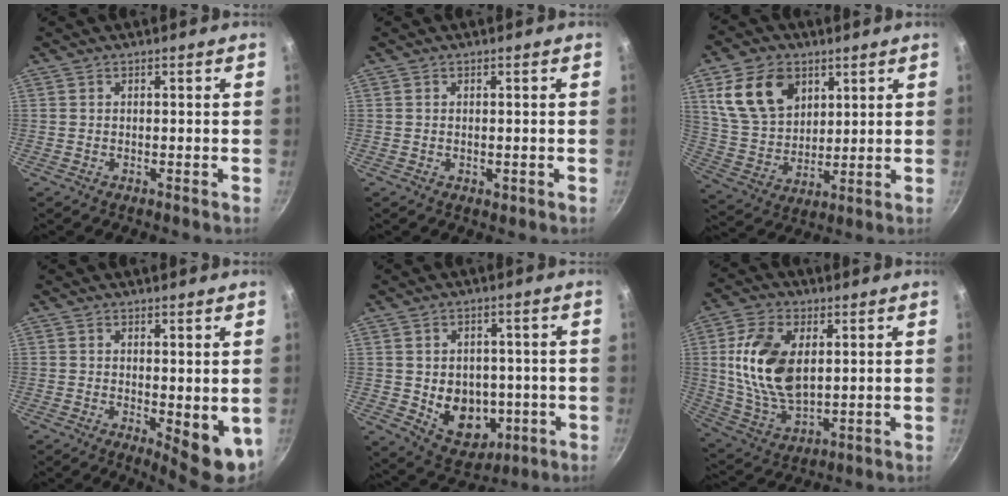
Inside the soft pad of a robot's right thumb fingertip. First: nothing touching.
{"total": 1.0, "force": [-0.1, 0.6, 0.8], "torque": [-0.009, -0.002, -0.002]}
{"total": 14.8, "force": [6.1, 10.5, 8.5], "torque": [-0.128, -0.018, 0.125]}
{"total": 8.0, "force": [-0.1, 3.1, 7.4], "torque": [-0.082, -0.013, 0.007]}
{"total": 11.9, "force": [-1.6, 9.2, 7.3], "torque": [-0.068, -0.006, -0.003]}
{"total": 15.8, "force": [2.9, 9.5, 12.4], "torque": [-0.221, -0.011, 0.064]}